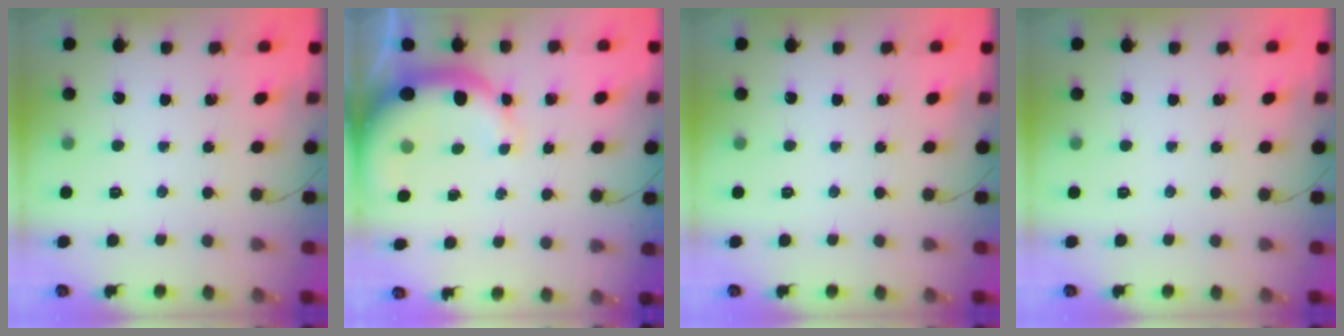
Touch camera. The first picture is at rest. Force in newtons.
{"total": 7.7, "press": 7.5, "slide": 1.9}
{"total": 0.0}
{"total": 0.0}